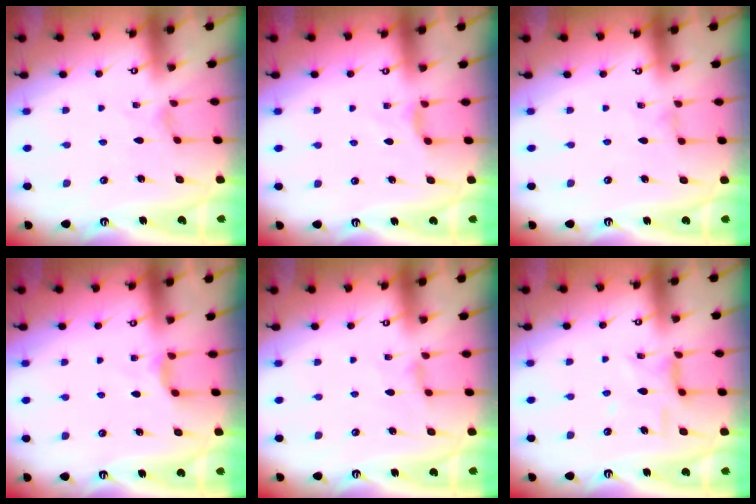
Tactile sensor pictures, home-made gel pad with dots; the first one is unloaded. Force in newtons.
{"total": 3.3, "press": 3.2, "slide": 0.6}
{"total": 0.0}
{"total": 3.7, "press": 3.7, "slide": 0.5}
{"total": 3.5, "press": 3.4, "slide": 0.6}
{"total": 8.5, "press": 8.5, "slide": 0.6}